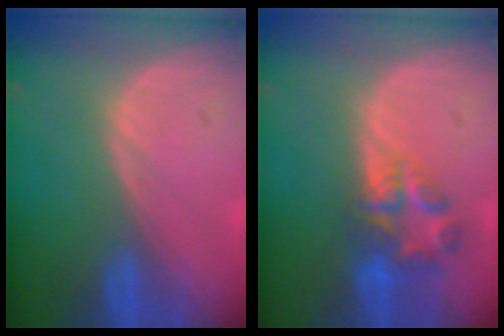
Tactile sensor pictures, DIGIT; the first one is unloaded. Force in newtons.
{"total": 7.0, "press": 6.1, "slide": 3.5}